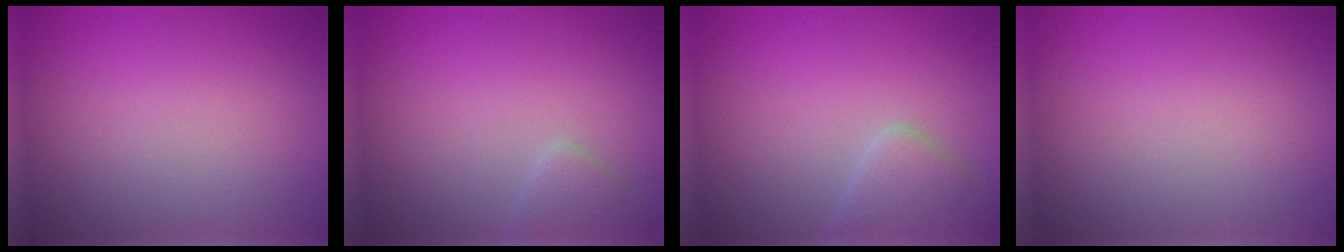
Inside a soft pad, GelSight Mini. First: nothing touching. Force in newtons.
{"total": 1.6, "press": 1.6, "slide": 0.1}
{"total": 2.9, "press": 2.9, "slide": 0.2}
{"total": 0.0}